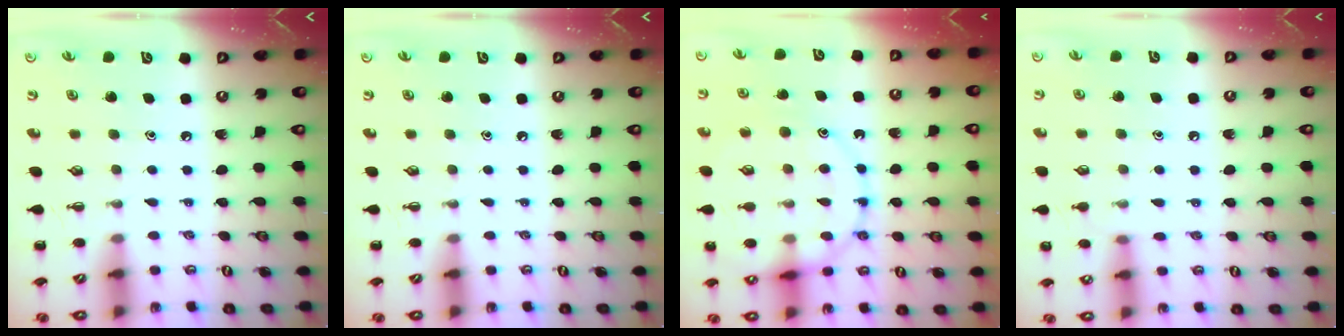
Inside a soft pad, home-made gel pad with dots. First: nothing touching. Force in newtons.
{"total": 0.0}
{"total": 15.9, "press": 15.8, "slide": 1.6}
{"total": 7.3, "press": 7.1, "slide": 1.3}